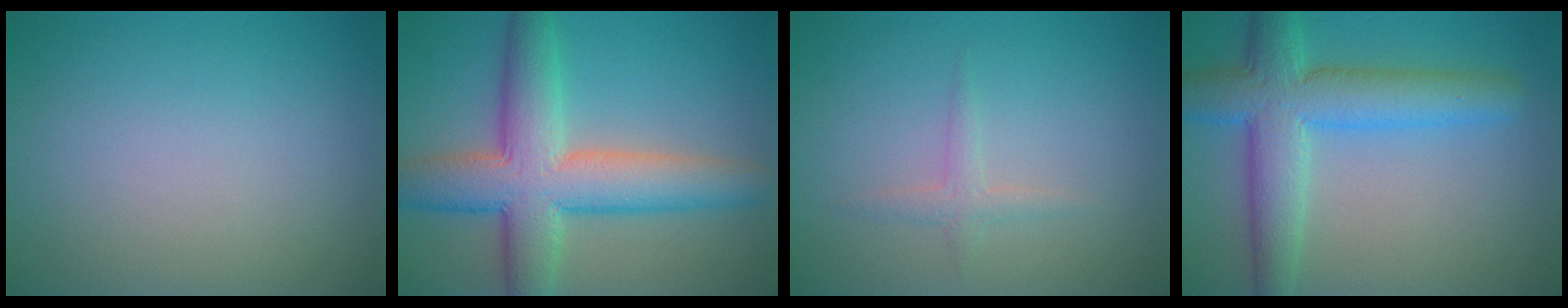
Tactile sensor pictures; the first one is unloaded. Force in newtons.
{"total": 8.9, "press": 8.9, "slide": 0.3}
{"total": 1.3, "press": 1.3, "slide": 0.1}
{"total": 7.3, "press": 7.3, "slide": 0.3}